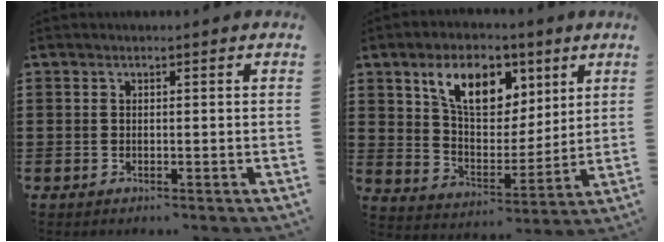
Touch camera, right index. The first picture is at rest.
{"total": 9.8, "force": [5.4, 5.8, 5.7], "torque": [-0.121, -0.003, 0.092]}